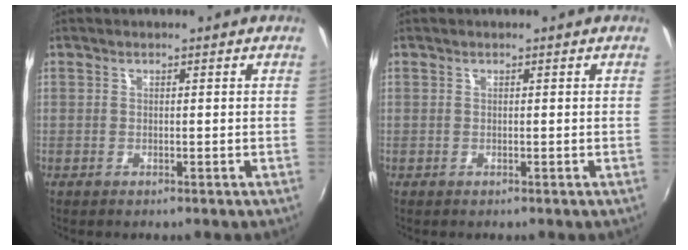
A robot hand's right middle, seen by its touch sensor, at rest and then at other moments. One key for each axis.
{"total": 0.0}